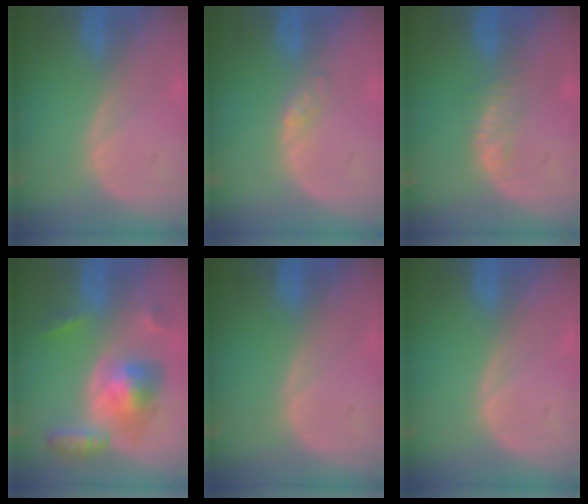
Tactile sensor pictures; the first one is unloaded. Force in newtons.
{"total": 1.4, "press": 1.4, "slide": 0.1}
{"total": 1.8, "press": 1.8, "slide": 0.1}
{"total": 7.9, "press": 7.9, "slide": 0.5}
{"total": 0.0}
{"total": 0.0}